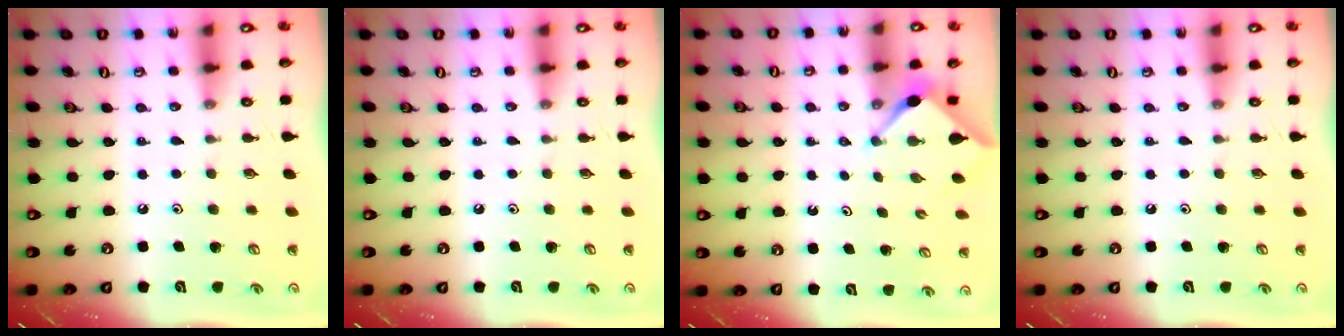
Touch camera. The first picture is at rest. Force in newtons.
{"total": 0.0}
{"total": 2.9, "press": 2.9, "slide": 0.3}
{"total": 0.0}